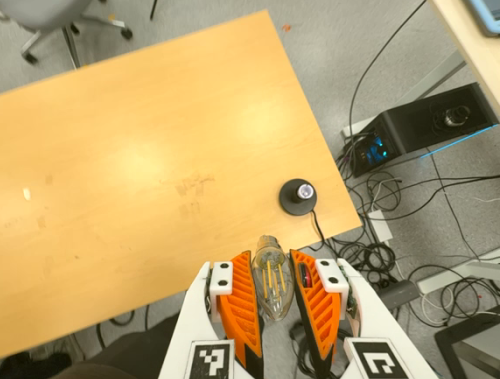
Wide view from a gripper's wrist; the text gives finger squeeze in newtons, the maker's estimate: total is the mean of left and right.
{"total": 9.3, "left": 8.1, "right": 10.4}